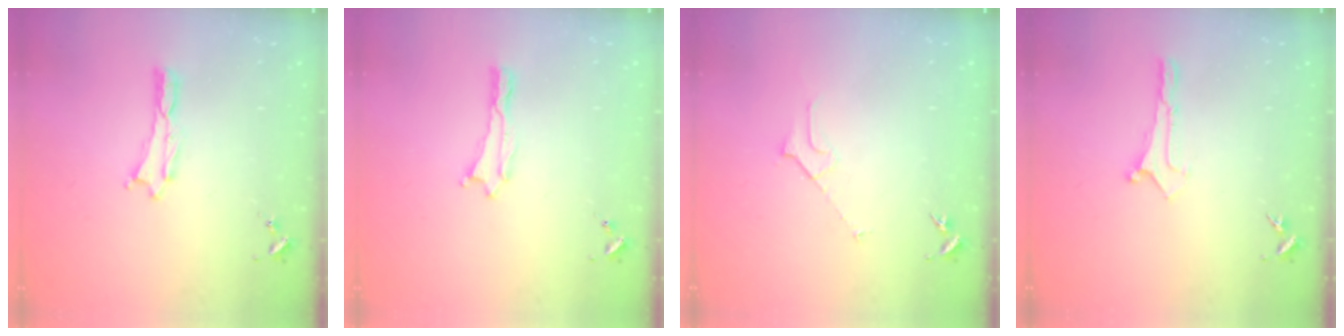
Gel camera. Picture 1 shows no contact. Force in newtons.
{"total": 0.0}
{"total": 2.3, "press": 2.3, "slide": 0.2}
{"total": 0.0}